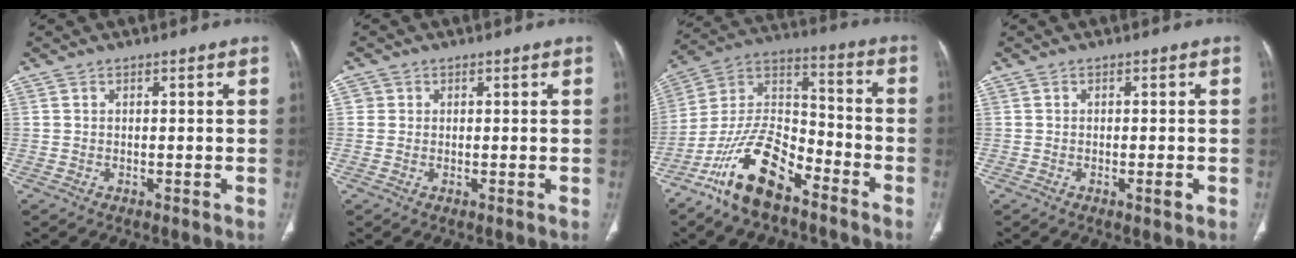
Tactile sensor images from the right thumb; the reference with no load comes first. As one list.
[{"total": 1.4, "force": [0.3, 1.3, 0.1], "torque": [0.008, 0.002, 0.002]}, {"total": 16.2, "force": [-10.4, 7.0, 10.2], "torque": [-0.179, 0.074, -0.201]}, {"total": 1.6, "force": [-0.6, 0.3, 1.4], "torque": [-0.020, -0.003, -0.008]}]